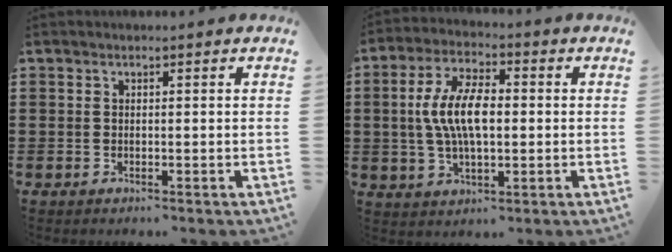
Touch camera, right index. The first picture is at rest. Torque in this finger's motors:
{"motor_torque": [1.35, 0.17, 1.04, 0.21]}